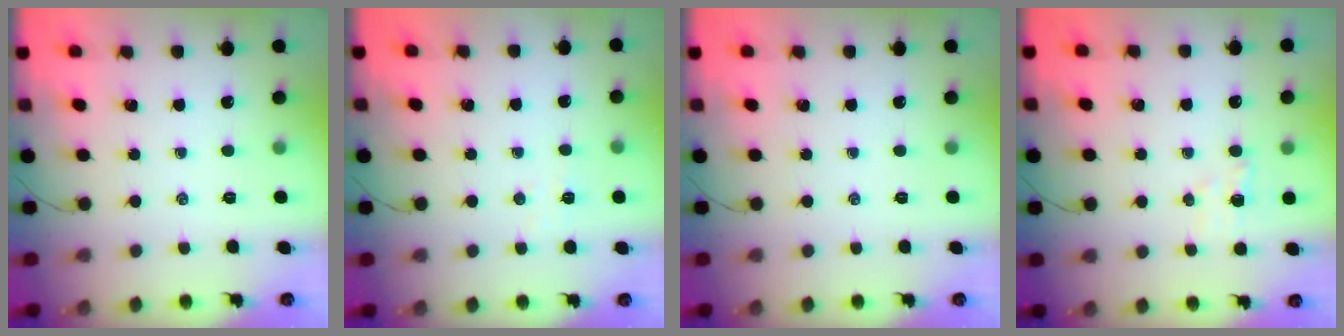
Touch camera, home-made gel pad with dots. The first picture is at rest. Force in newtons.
{"total": 2.8, "press": 2.7, "slide": 0.8}
{"total": 0.0}
{"total": 3.6, "press": 3.4, "slide": 1.2}